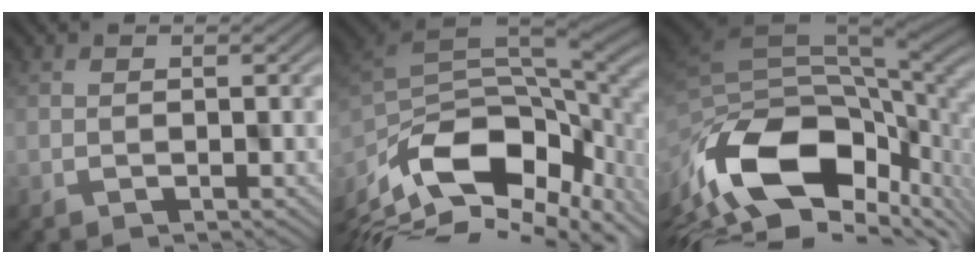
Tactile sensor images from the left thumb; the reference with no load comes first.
{"total": 13.1, "force": [-4.9, 6.9, 10.0], "torque": [-0.227, -0.029, -0.077]}
{"total": 14.9, "force": [-2.8, 8.5, 11.9], "torque": [-0.253, -0.044, -0.026]}